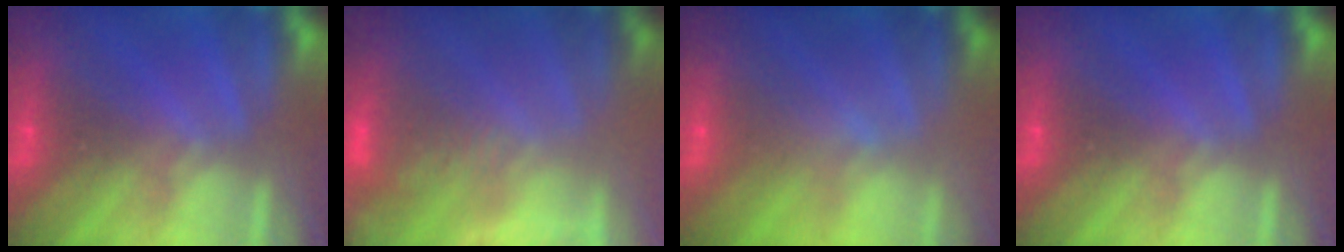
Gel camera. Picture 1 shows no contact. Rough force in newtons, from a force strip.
{"total": 3.9}
{"total": 2.1}
{"total": 0.0}